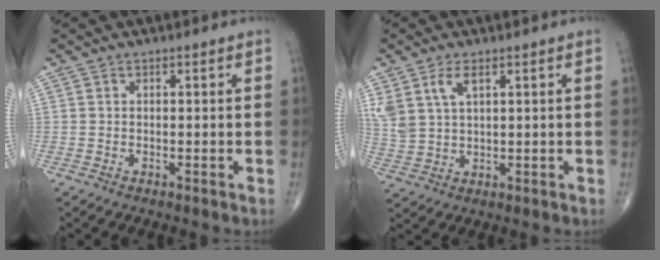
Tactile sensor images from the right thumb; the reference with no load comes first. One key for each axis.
{"total": 6.5, "fx": 3.4, "fy": 3.2, "fz": 4.5, "tx": -0.100, "ty": -0.006, "tz": 0.076}